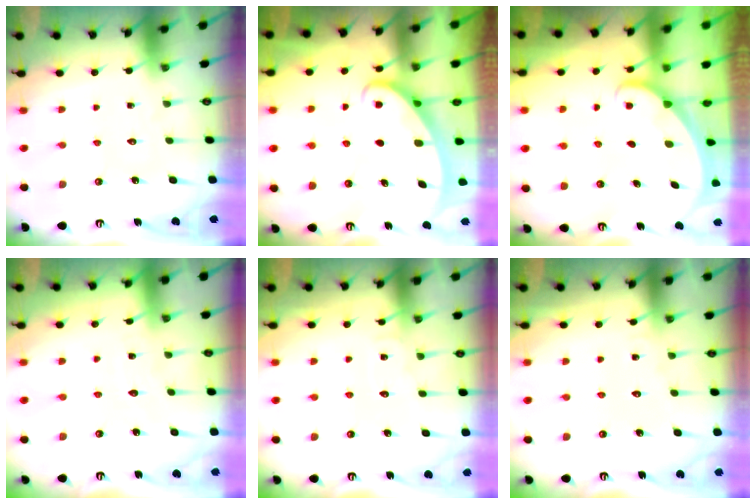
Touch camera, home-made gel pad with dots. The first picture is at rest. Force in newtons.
{"total": 2.6, "press": 2.6, "slide": 0.4}
{"total": 1.2, "press": 1.2, "slide": 0.0}
{"total": 2.9, "press": 2.9, "slide": 0.3}
{"total": 4.2, "press": 4.2, "slide": 0.4}
{"total": 3.6, "press": 3.5, "slide": 0.5}